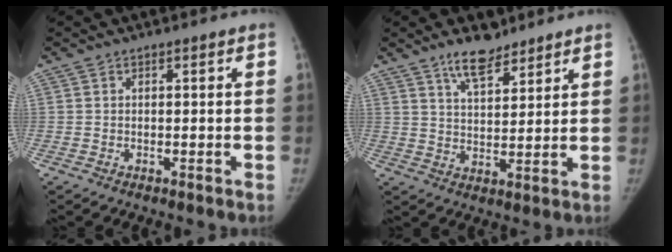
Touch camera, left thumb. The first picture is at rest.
{"total": 7.3, "force": [5.7, 2.8, 3.7], "torque": [-0.042, -0.040, 0.099]}